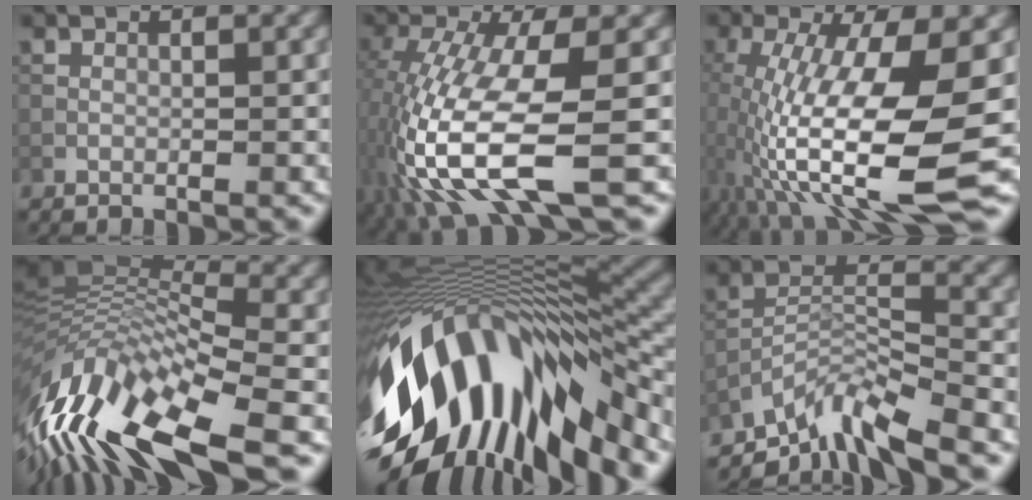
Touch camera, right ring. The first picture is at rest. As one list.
[{"total": 10.8, "force": [-3.7, 2.8, 9.7], "torque": [-0.217, -0.014, -0.058]}, {"total": 14.0, "force": [-2.9, 3.4, 13.2], "torque": [-0.256, -0.003, -0.040]}, {"total": 13.4, "force": [-4.9, 5.1, 11.4], "torque": [-0.229, 0.017, -0.085]}, {"total": 16.1, "force": [-5.7, 7.3, 13.2], "torque": [-0.246, 0.001, -0.087]}, {"total": 6.6, "force": [-5.3, 1.1, 3.6], "torque": [-0.064, -0.002, -0.104]}]